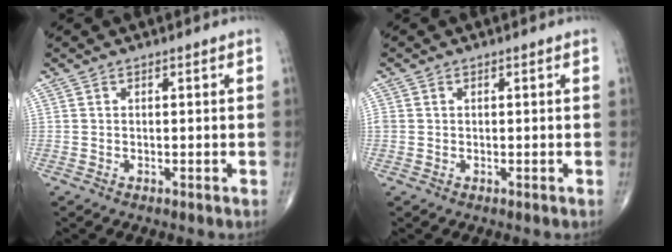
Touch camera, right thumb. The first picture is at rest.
{"total": 1.2, "force": [0.1, 1.1, 0.5], "torque": [-0.011, 0.004, 0.005]}